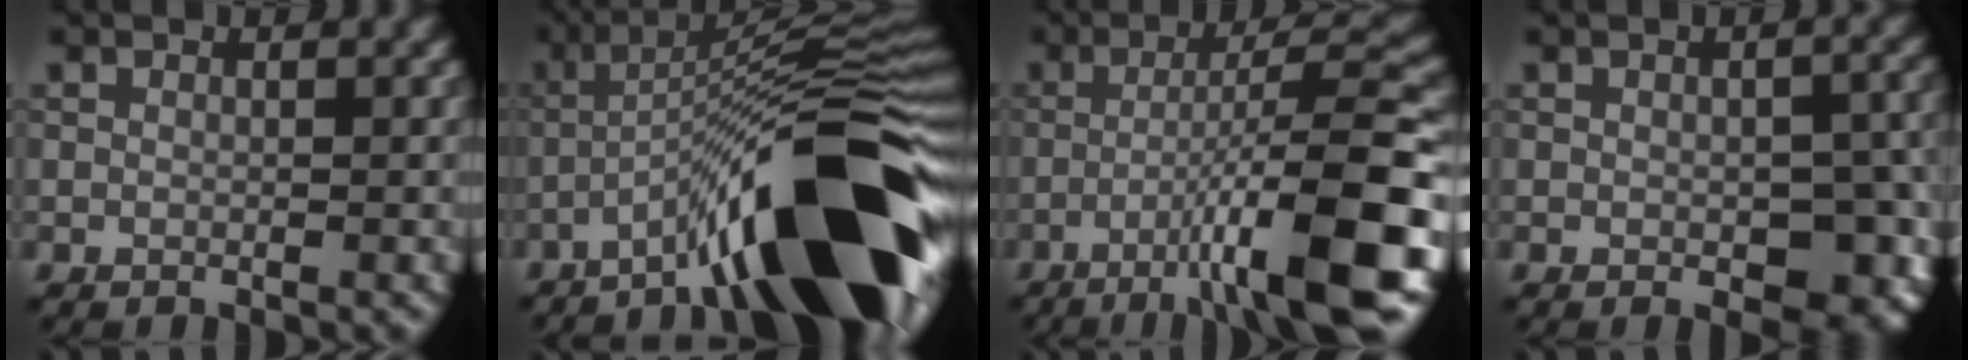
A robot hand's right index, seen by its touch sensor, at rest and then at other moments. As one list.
[{"total": 16.0, "force": [-8.2, 2.8, 13.4], "torque": [-0.206, 0.020, -0.134]}, {"total": 11.2, "force": [-4.4, 1.4, 10.3], "torque": [-0.141, 0.021, -0.069]}, {"total": 7.5, "force": [-1.9, 4.1, 6.1], "torque": [-0.071, -0.019, -0.012]}]